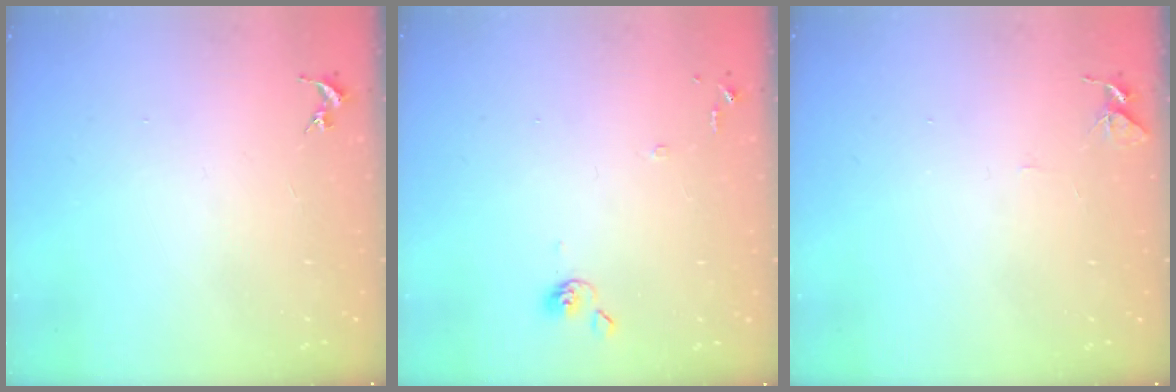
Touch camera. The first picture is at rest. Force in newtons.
{"total": 6.6, "press": 6.6, "slide": 0.6}
{"total": 5.2, "press": 5.1, "slide": 0.4}